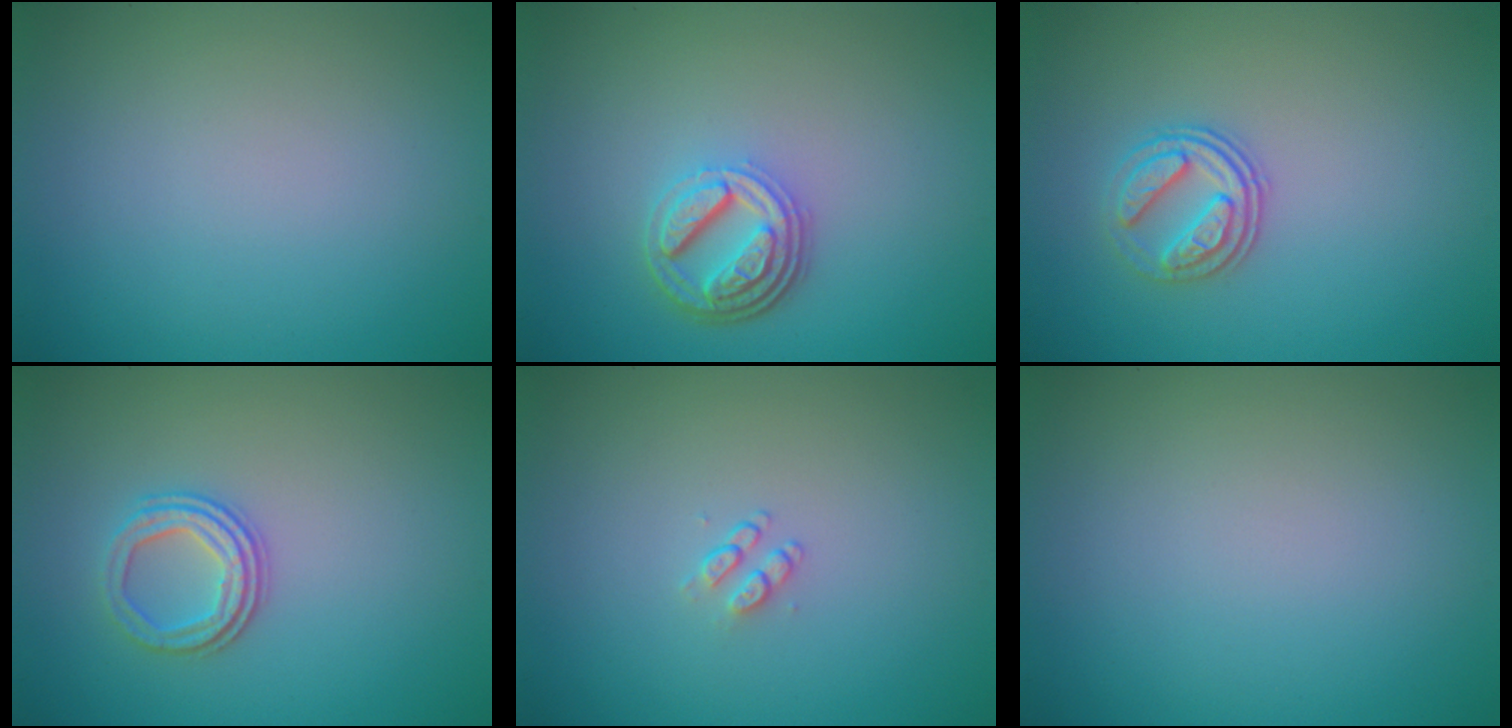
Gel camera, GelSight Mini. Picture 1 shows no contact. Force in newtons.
{"total": 4.5, "press": 3.4, "slide": 2.9}
{"total": 2.8, "press": 2.6, "slide": 1.2}
{"total": 2.7, "press": 2.3, "slide": 1.4}
{"total": 1.1, "press": 0.7, "slide": 0.8}
{"total": 0.0}